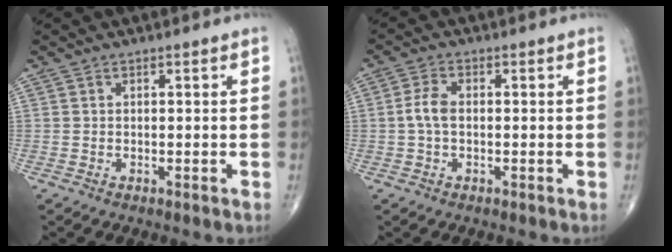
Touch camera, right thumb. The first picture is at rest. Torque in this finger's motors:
{"motor_torque": [0.27, 0.23, 0.64, -0.15, 0.01]}